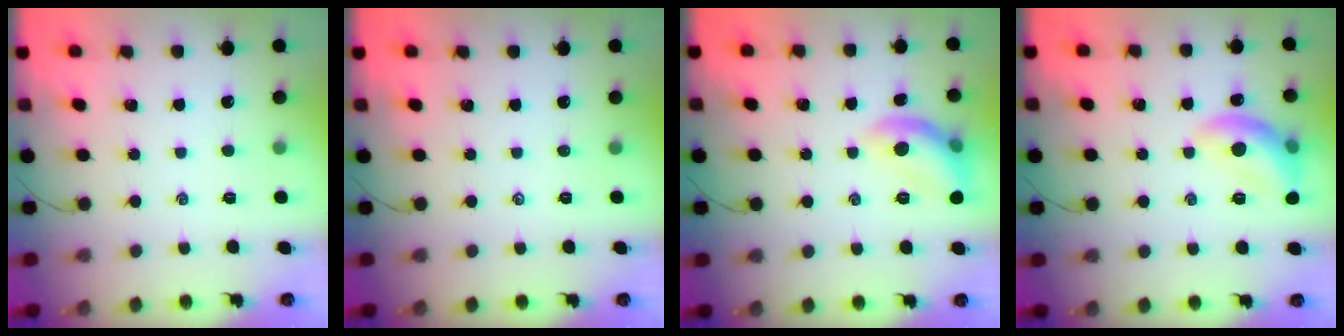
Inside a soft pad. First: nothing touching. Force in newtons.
{"total": 0.0}
{"total": 10.9, "press": 10.9, "slide": 1.0}
{"total": 12.5, "press": 12.4, "slide": 1.1}